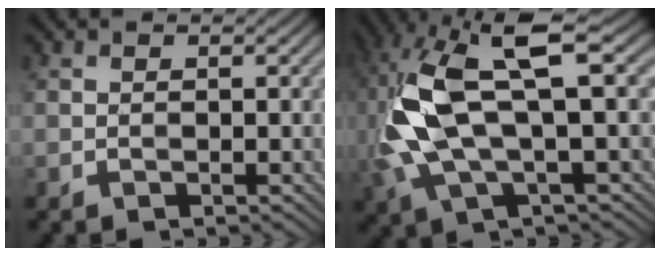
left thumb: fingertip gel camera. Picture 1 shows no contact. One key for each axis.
{"total": 13.1, "fx": 1.2, "fy": 4.9, "fz": 12.1, "tx": -0.287, "ty": 0.001, "tz": 0.024}